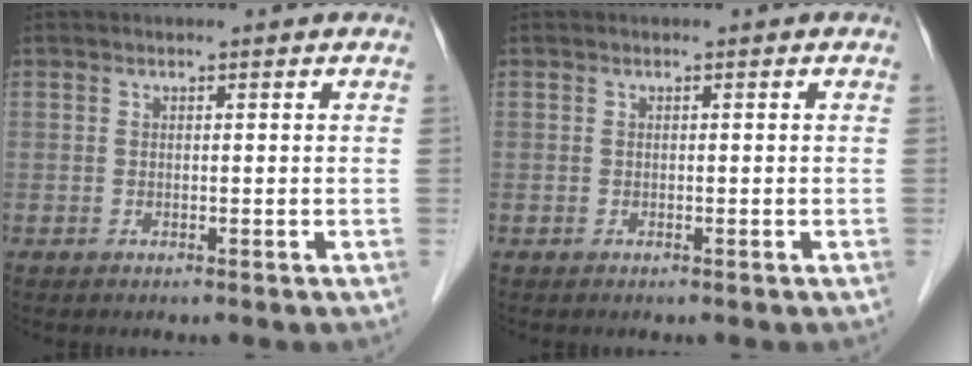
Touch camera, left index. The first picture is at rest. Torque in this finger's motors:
{"motor_torque": [-0.08, 0.08, 0.00, 0.00]}